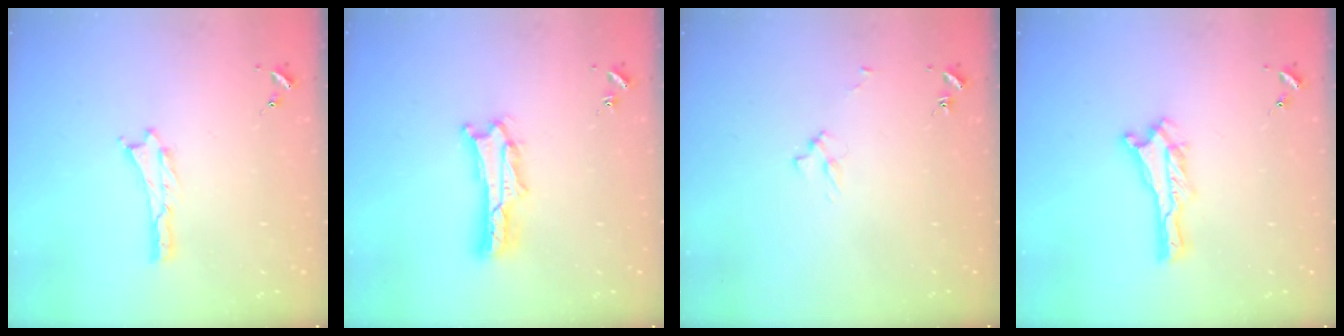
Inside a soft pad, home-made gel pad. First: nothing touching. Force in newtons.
{"total": 3.0, "press": 2.9, "slide": 0.3}
{"total": 2.9, "press": 2.9, "slide": 0.4}
{"total": 0.0}